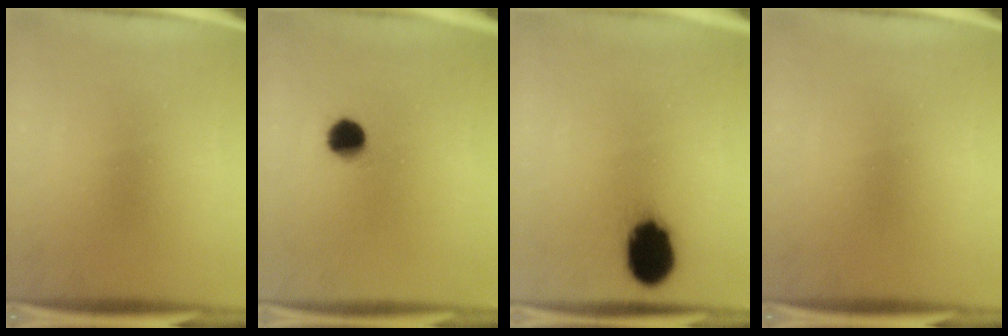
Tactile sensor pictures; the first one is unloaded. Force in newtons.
{"total": 5.6}
{"total": 14.0}
{"total": 0.0}